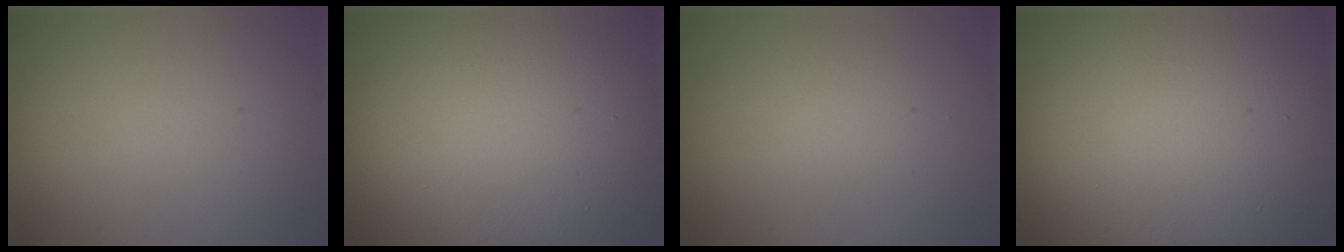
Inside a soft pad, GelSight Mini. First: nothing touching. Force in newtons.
{"total": 22.3, "press": 22.3, "slide": 1.1}
{"total": 1.6, "press": 1.6, "slide": 0.1}
{"total": 24.5, "press": 24.5, "slide": 1.0}